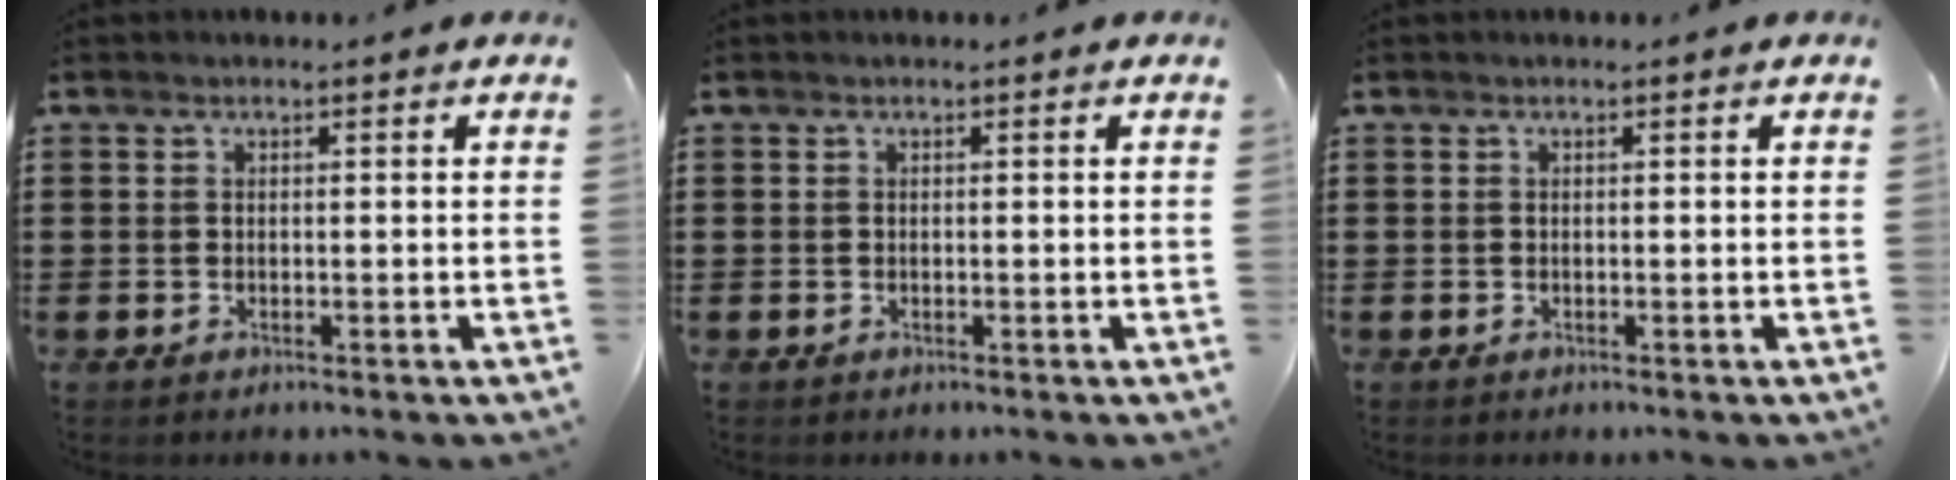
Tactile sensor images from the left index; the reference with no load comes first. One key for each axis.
{"total": 0.0}
{"total": 0.0}